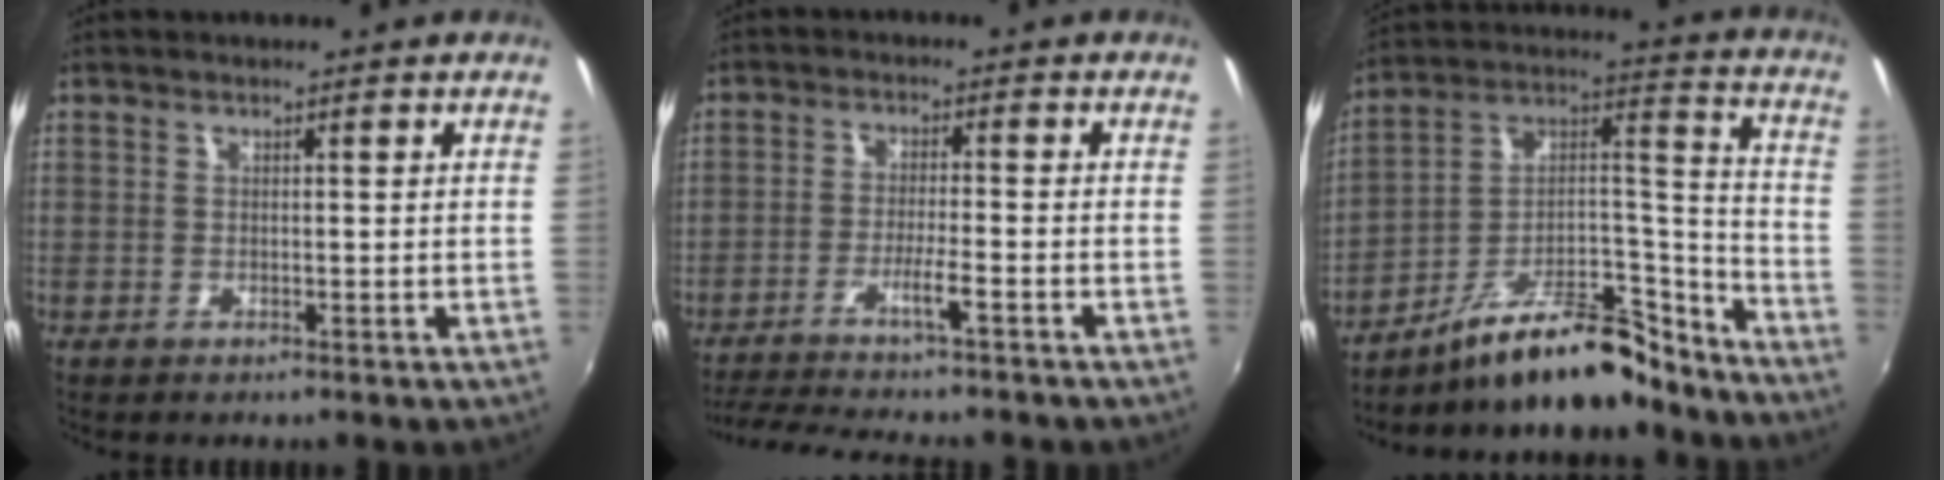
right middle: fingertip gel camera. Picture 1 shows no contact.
{"total": 10.0, "force": [-8.6, -0.8, 5.1], "torque": [-0.104, -0.011, -0.140]}
{"total": 17.6, "force": [-14.7, 5.3, 8.1], "torque": [-0.132, 0.040, -0.232]}